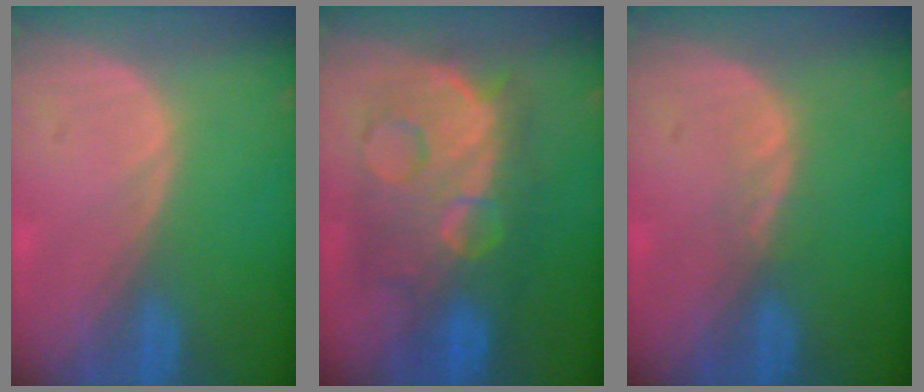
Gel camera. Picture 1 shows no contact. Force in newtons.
{"total": 12.4, "press": 12.3, "slide": 1.2}
{"total": 1.5, "press": 1.5, "slide": 0.2}